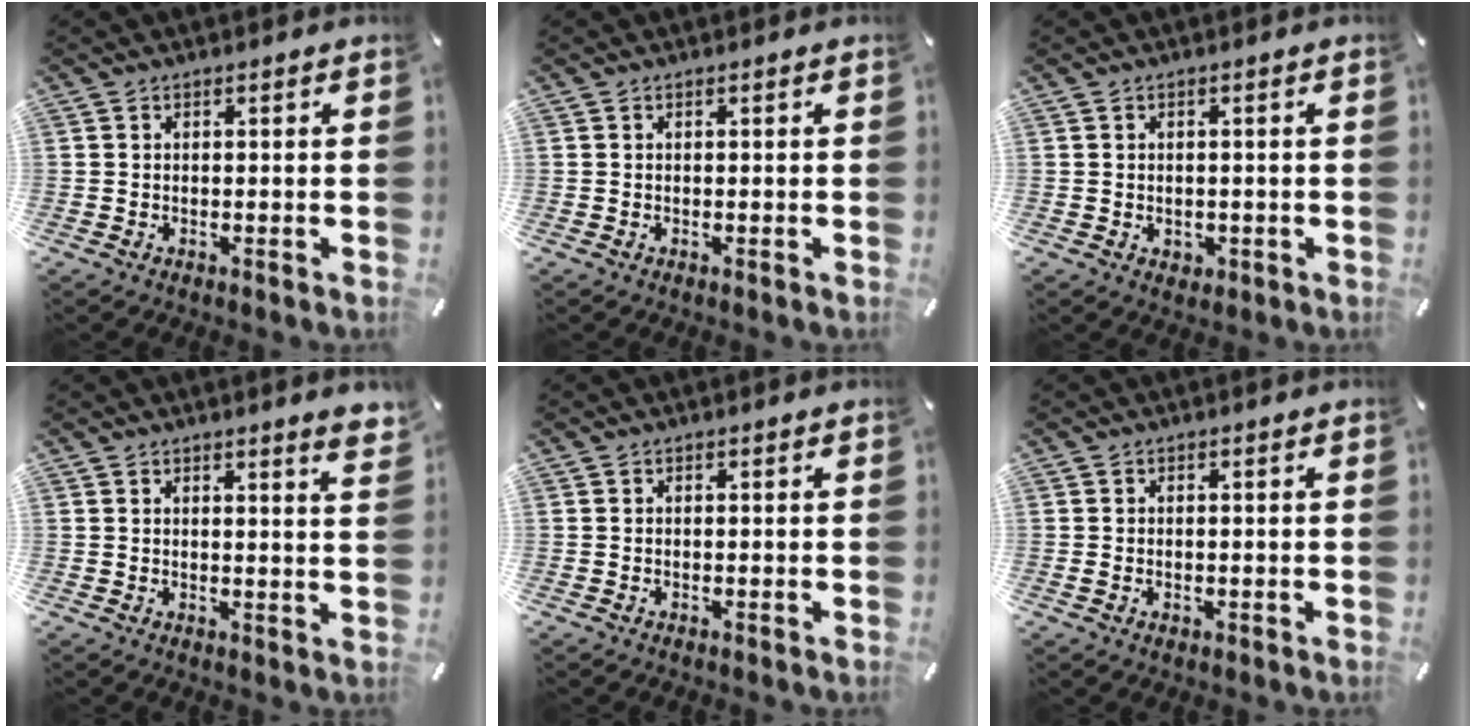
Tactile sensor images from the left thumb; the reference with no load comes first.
{"total": 0.0}
{"total": 1.4, "force": [-0.2, 1.3, 0.5], "torque": [-0.011, 0.003, -0.005]}
{"total": 3.3, "force": [2.7, 0.2, 1.9], "torque": [-0.030, -0.014, 0.044]}
{"total": 0.0}
{"total": 1.0, "force": [-0.2, 0.7, 0.7], "torque": [-0.015, -0.001, -0.003]}